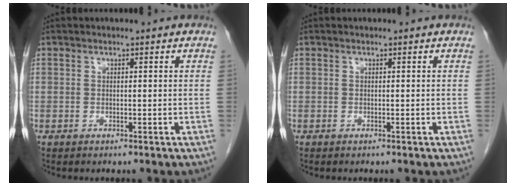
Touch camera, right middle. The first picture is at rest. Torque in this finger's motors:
{"motor_torque": [-0.19, 0.22, -0.05, -0.01]}